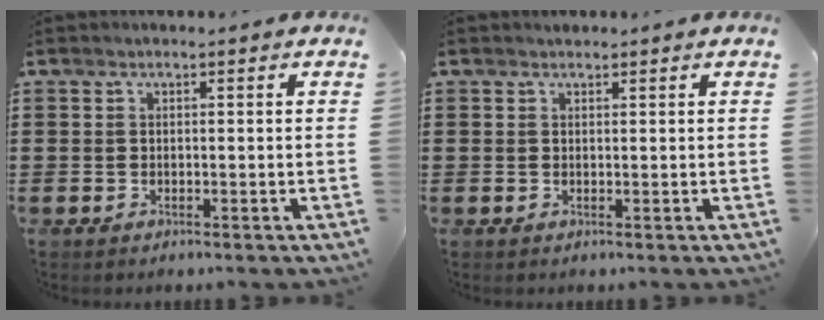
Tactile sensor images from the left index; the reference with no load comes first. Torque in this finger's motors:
{"motor_torque": [0.00, 0.01, 0.00, -0.01]}